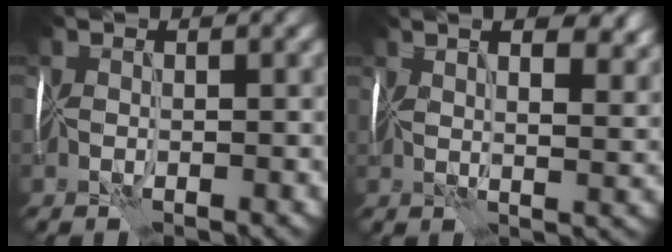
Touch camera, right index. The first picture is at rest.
{"total": 10.8, "force": [6.1, 4.8, 7.6], "torque": [-0.068, 0.045, 0.060]}